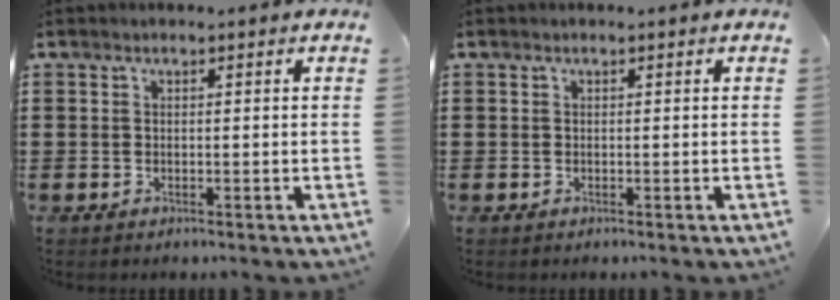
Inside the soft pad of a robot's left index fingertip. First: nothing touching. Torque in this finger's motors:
{"motor_torque": [0.00, 0.00, 0.00, 0.00]}